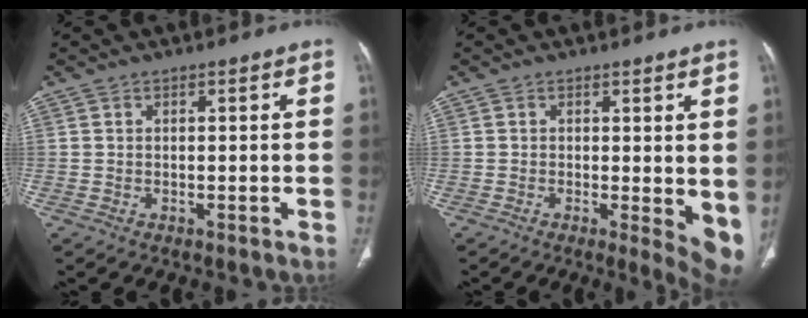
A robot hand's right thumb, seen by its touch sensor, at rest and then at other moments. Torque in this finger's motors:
{"motor_torque": [-0.12, 0.97, 0.00, 0.00, 0.00]}